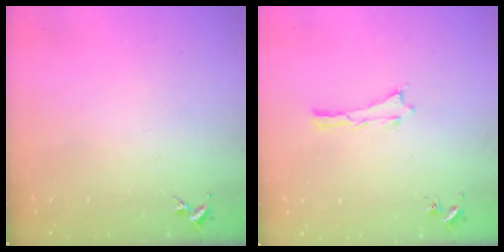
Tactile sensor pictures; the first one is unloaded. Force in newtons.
{"total": 0.0}